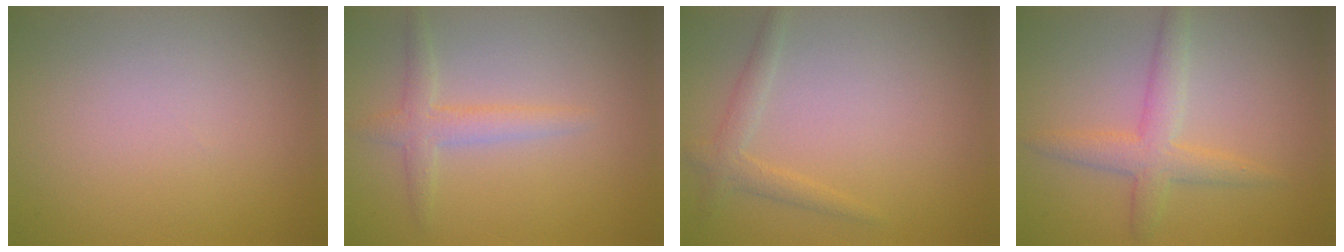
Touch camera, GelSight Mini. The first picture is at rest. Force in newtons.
{"total": 2.2, "press": 2.2, "slide": 0.0}
{"total": 1.8, "press": 1.8, "slide": 0.1}
{"total": 3.3, "press": 3.3, "slide": 0.0}